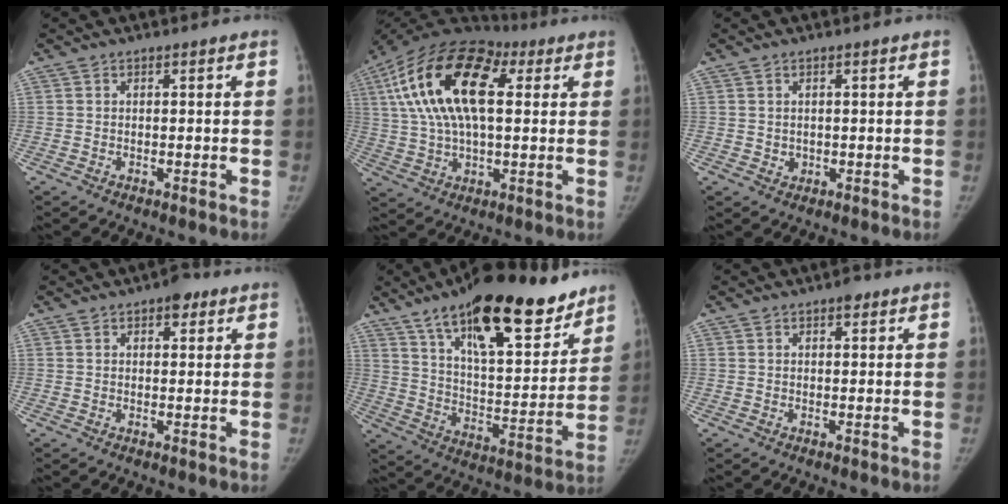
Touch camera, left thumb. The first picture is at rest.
{"total": 22.0, "force": [5.9, 11.2, 18.0], "torque": [-0.335, 0.024, 0.092]}
{"total": 1.6, "force": [-0.1, 1.5, 0.5], "torque": [0.000, 0.002, 0.004]}
{"total": 3.5, "force": [1.8, 2.1, 2.1], "torque": [-0.005, -0.002, 0.019]}
{"total": 25.5, "force": [17.5, 8.6, 16.5], "torque": [-0.214, -0.073, 0.276]}
{"total": 1.7, "force": [0.9, 1.0, 1.0], "torque": [0.000, 0.000, 0.008]}